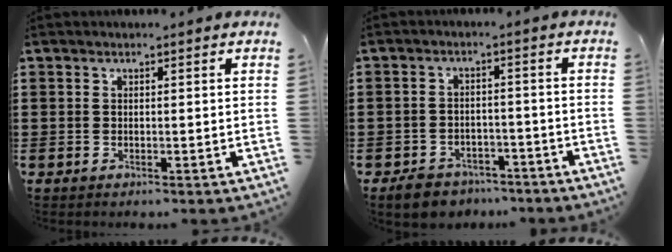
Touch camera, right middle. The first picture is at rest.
{"total": 3.8, "force": [-3.6, 1.1, 0.1], "torque": [-0.016, 0.007, -0.078]}